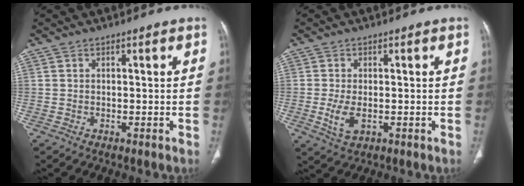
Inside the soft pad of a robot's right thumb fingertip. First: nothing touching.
{"total": 4.3, "force": [-0.8, 2.2, 3.6], "torque": [-0.081, -0.009, -0.012]}